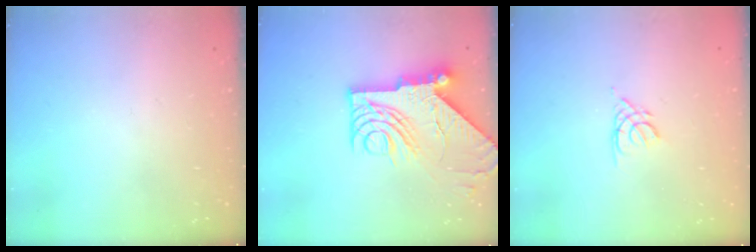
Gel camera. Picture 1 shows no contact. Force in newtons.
{"total": 17.7, "press": 17.6, "slide": 1.7}
{"total": 2.1, "press": 2.0, "slide": 0.4}